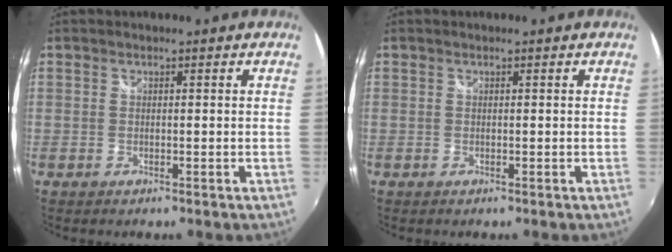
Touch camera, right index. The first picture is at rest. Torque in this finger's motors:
{"motor_torque": [0.00, 0.00, 0.00, 0.00]}